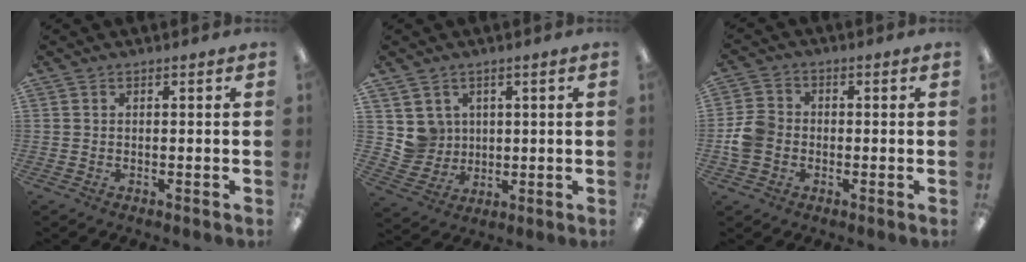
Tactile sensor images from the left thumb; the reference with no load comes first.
{"total": 6.2, "force": [2.8, 5.5, -0.4], "torque": [-0.008, -0.011, 0.056]}
{"total": 6.4, "force": [-1.3, 5.3, 3.3], "torque": [-0.061, 0.013, -0.024]}